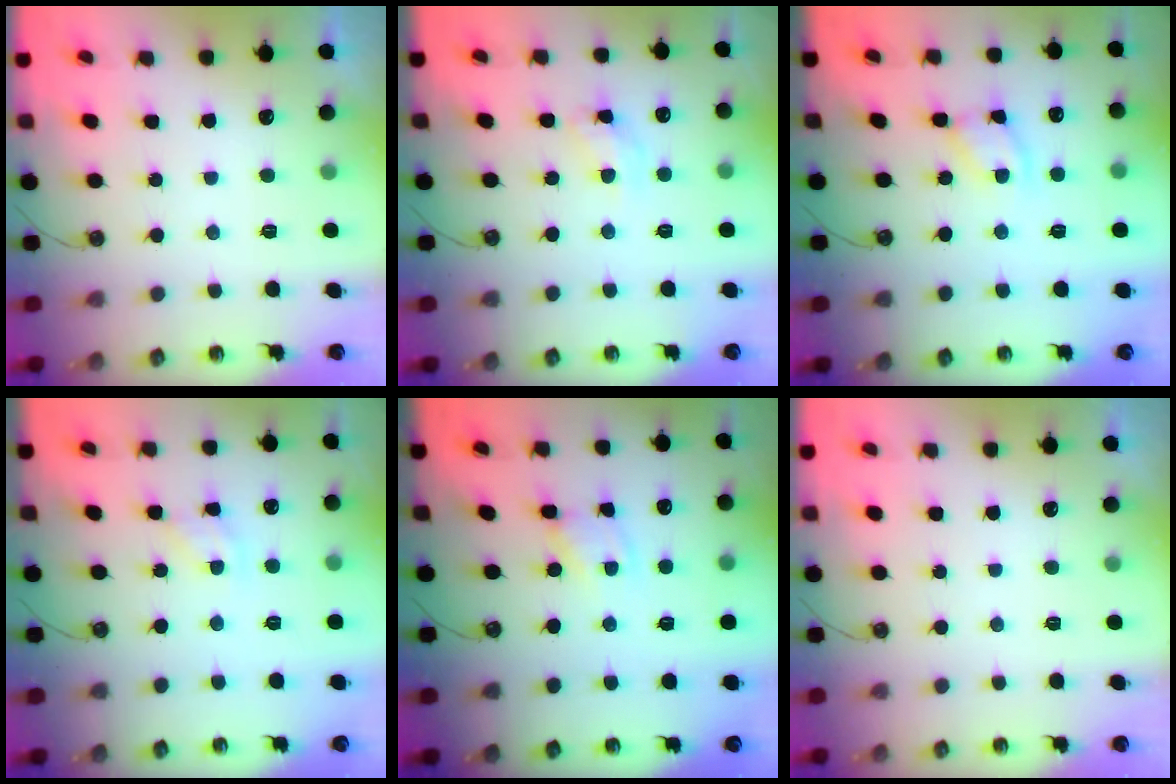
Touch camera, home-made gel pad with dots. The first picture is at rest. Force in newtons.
{"total": 9.6, "press": 9.6, "slide": 0.7}
{"total": 7.0, "press": 7.0, "slide": 0.4}
{"total": 4.7, "press": 4.7, "slide": 0.1}
{"total": 2.5, "press": 2.5, "slide": 0.1}
{"total": 0.0}